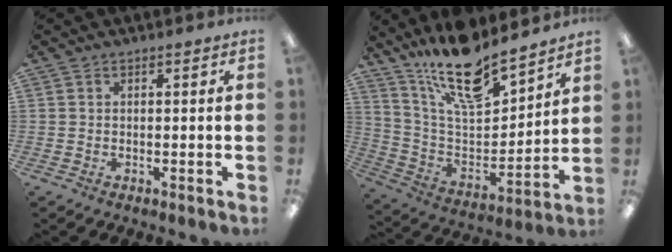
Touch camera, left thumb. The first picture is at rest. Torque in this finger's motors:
{"motor_torque": [2.09, 1.01, 1.56, -1.22, 0.34]}